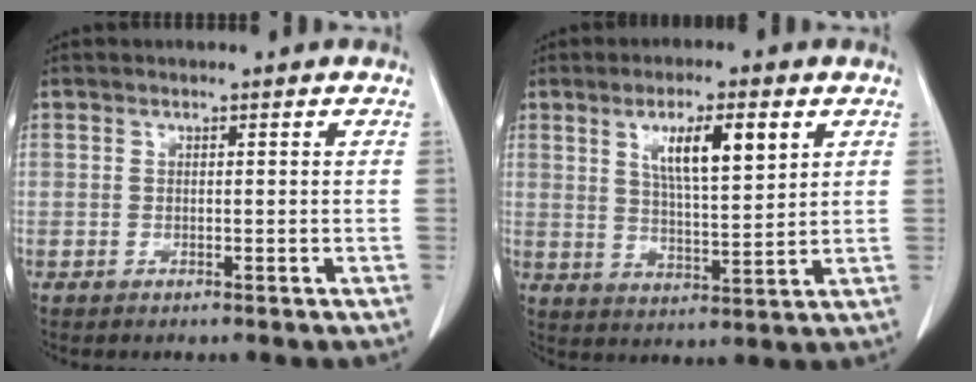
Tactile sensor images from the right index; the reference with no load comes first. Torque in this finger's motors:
{"motor_torque": [0.67, 0.53, 0.37, 0.11]}